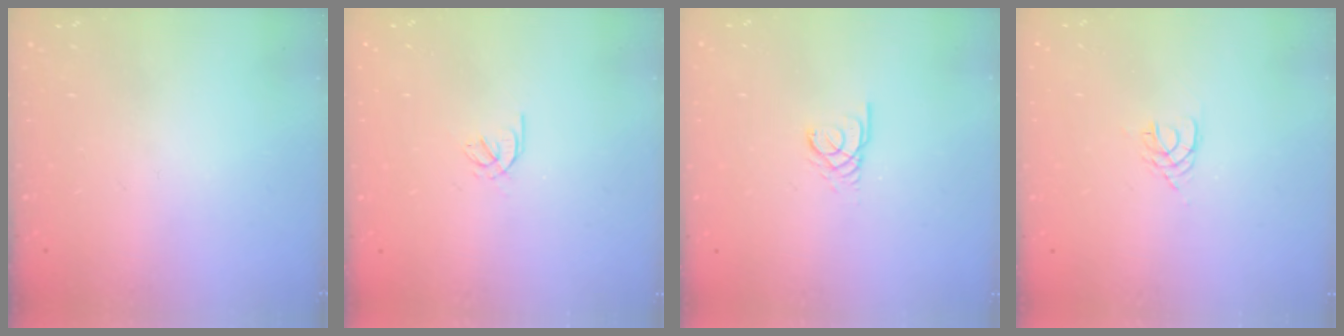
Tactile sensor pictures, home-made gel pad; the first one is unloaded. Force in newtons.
{"total": 2.0, "press": 1.9, "slide": 0.6}
{"total": 2.4, "press": 2.4, "slide": 0.3}
{"total": 2.4, "press": 2.3, "slide": 0.4}